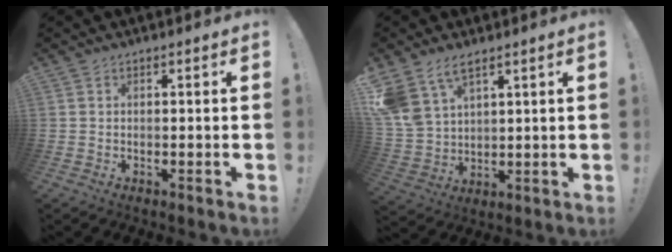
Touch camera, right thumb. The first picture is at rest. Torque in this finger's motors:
{"motor_torque": [1.38, 2.70, 1.48, 1.06, 0.16]}